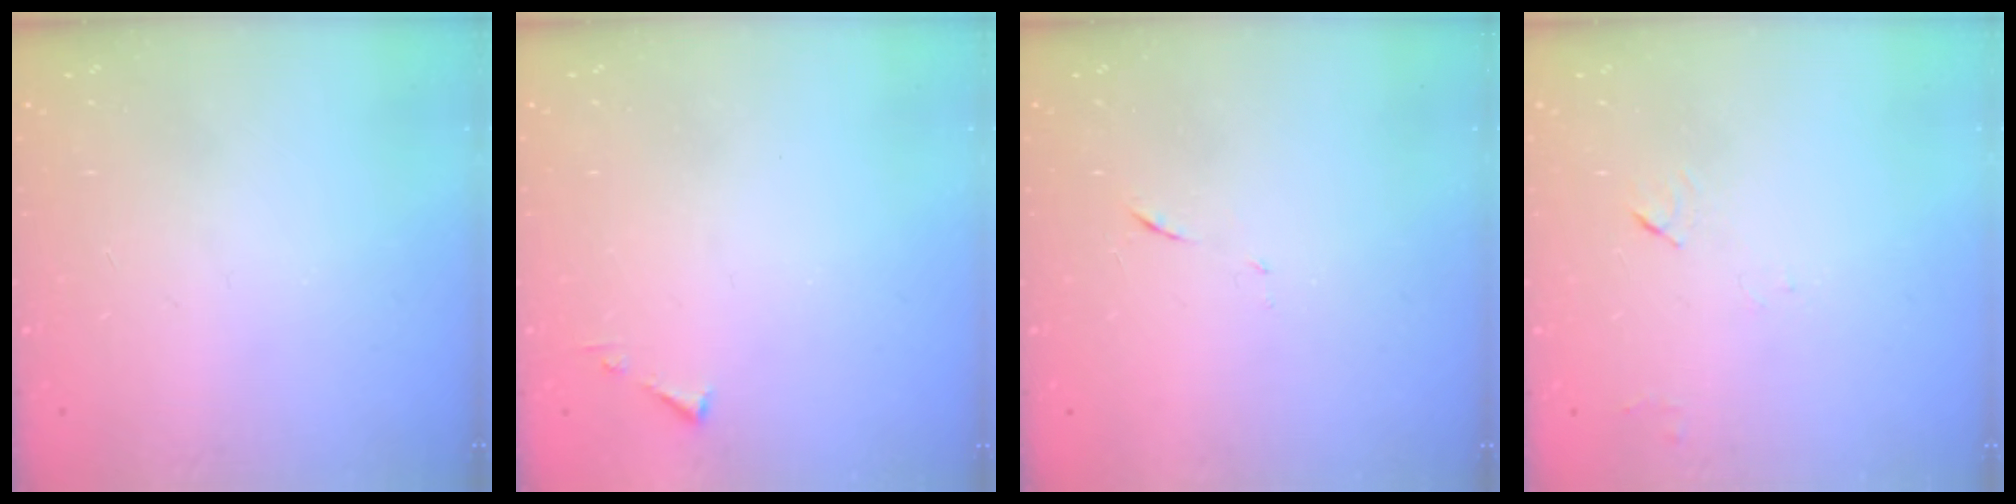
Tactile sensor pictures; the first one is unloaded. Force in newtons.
{"total": 3.2, "press": 3.2, "slide": 0.4}
{"total": 6.7, "press": 6.6, "slide": 0.6}
{"total": 3.7, "press": 3.6, "slide": 0.5}